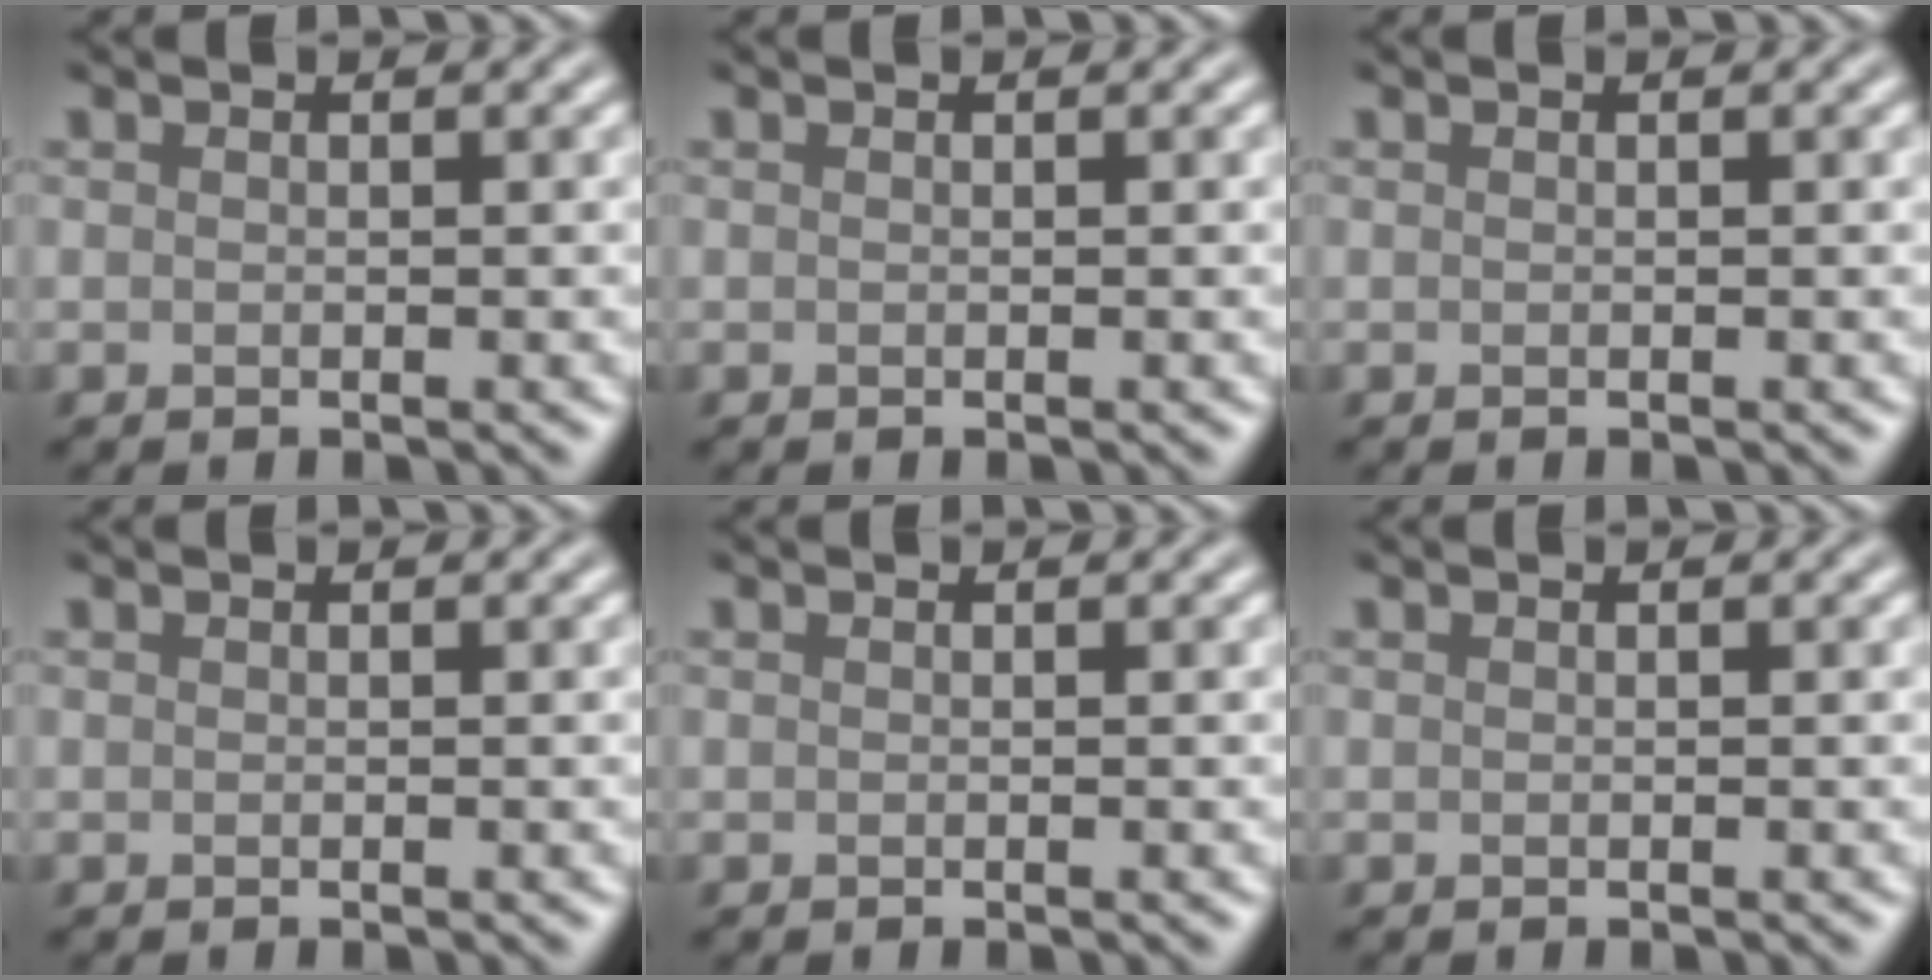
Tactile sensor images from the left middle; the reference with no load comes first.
{"total": 0.0}
{"total": 0.0}
{"total": 0.0}
{"total": 0.0}
{"total": 0.0}